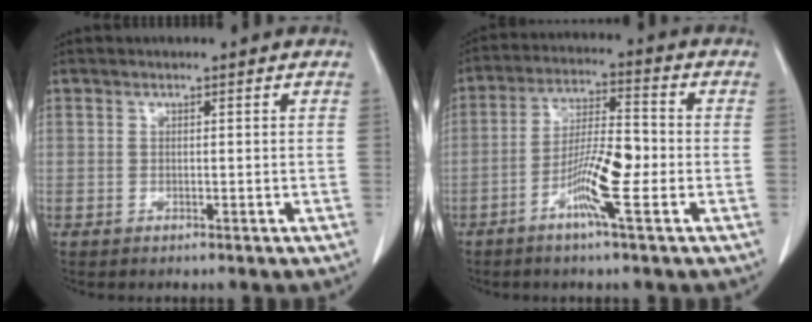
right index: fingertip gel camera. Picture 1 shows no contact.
{"total": 9.2, "force": [-3.2, 0.7, 8.6], "torque": [-0.161, 0.000, -0.064]}